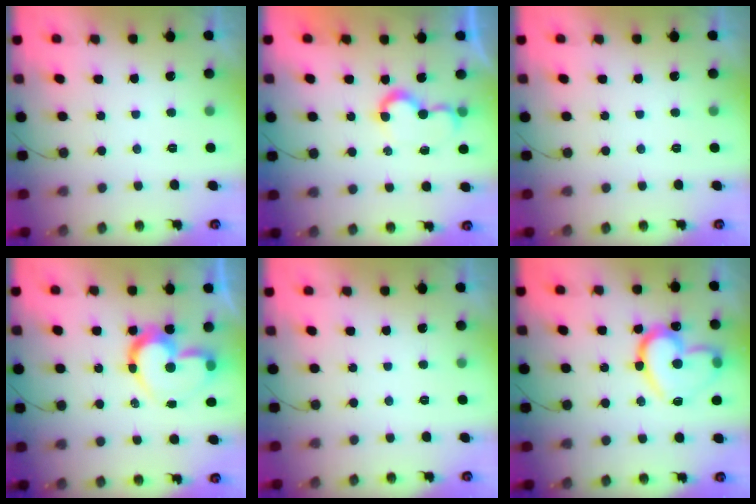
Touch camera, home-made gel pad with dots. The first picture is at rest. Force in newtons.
{"total": 6.6, "press": 6.5, "slide": 0.7}
{"total": 0.0}
{"total": 14.7, "press": 14.5, "slide": 2.2}
{"total": 0.0}
{"total": 19.6, "press": 19.5, "slide": 2.0}